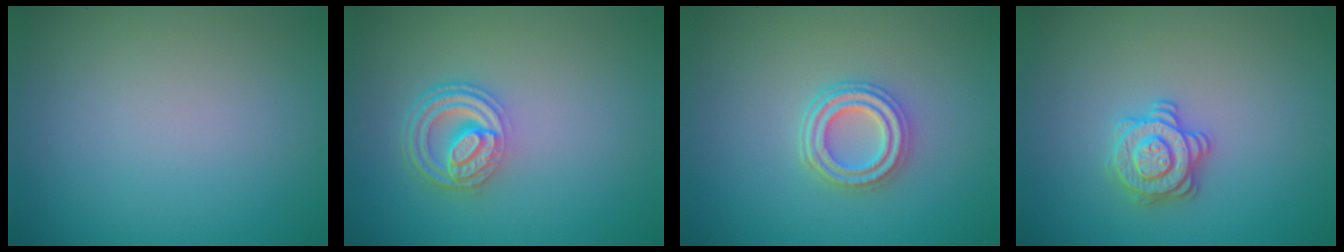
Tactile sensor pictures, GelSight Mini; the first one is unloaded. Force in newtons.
{"total": 4.5, "press": 3.3, "slide": 3.0}
{"total": 3.6, "press": 3.0, "slide": 2.0}
{"total": 2.8, "press": 2.7, "slide": 0.5}